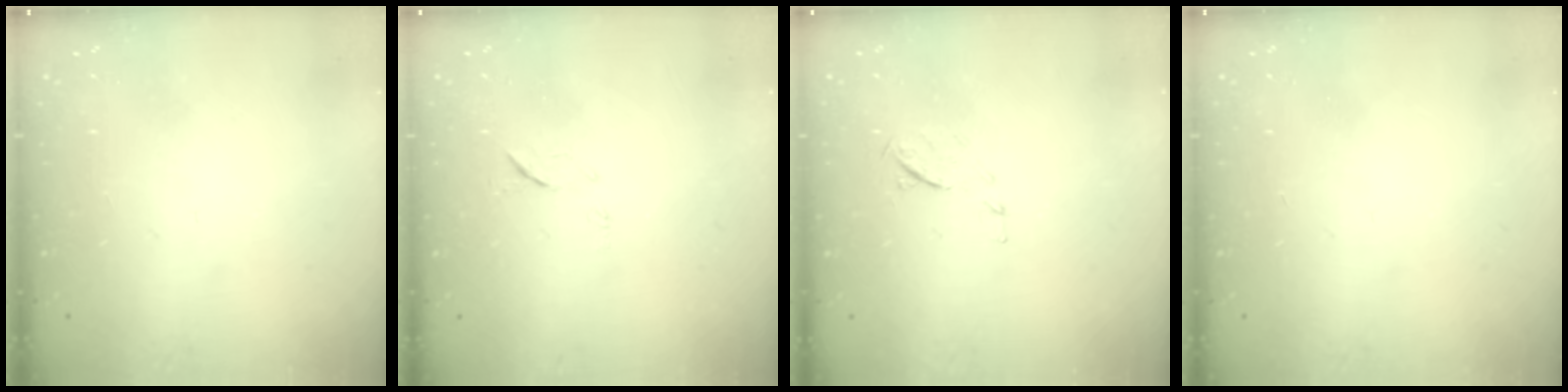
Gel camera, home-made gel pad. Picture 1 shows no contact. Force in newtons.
{"total": 6.7, "press": 6.6, "slide": 1.1}
{"total": 6.9, "press": 6.9, "slide": 0.7}
{"total": 0.0}